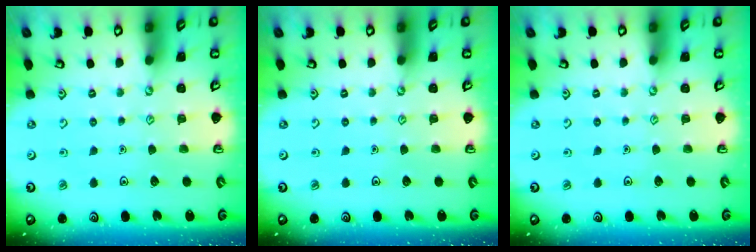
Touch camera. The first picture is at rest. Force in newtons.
{"total": 0.0}
{"total": 0.0}